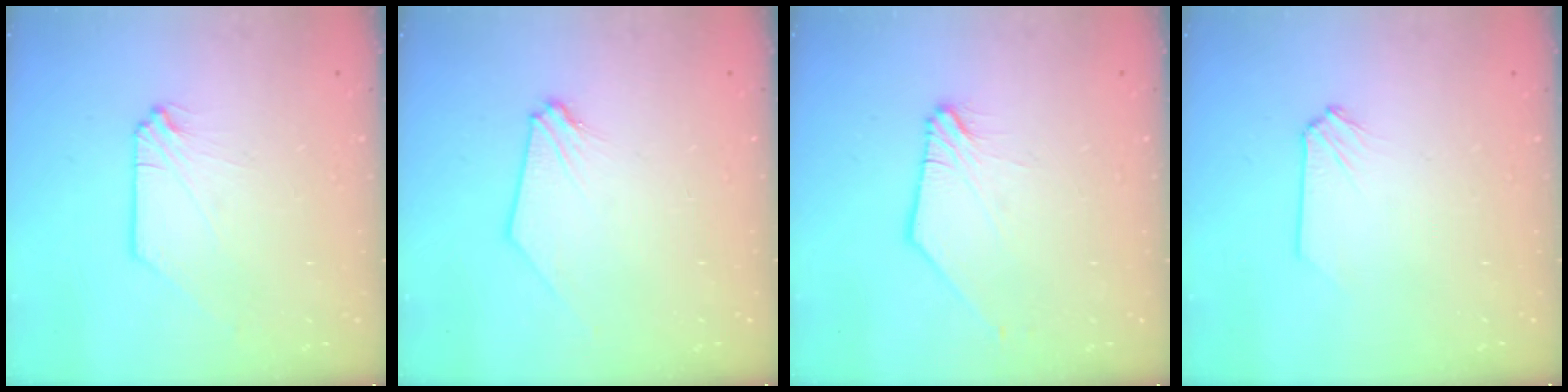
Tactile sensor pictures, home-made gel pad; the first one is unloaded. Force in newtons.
{"total": 0.0}
{"total": 1.6, "press": 1.6, "slide": 0.1}
{"total": 0.0}